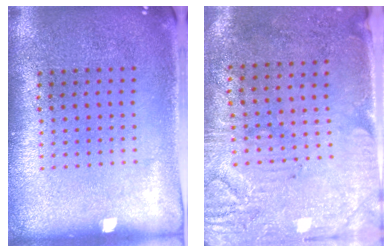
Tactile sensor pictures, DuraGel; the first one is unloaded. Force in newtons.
{"total": 3.0, "press": 2.5, "slide": 1.7}